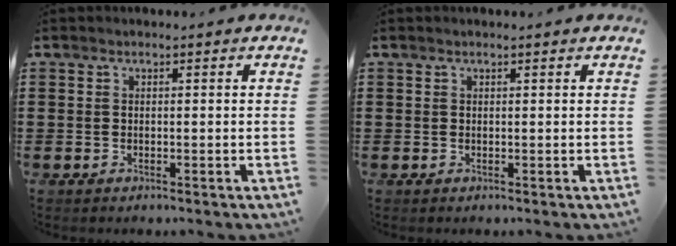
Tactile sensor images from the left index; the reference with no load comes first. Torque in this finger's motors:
{"motor_torque": [-0.53, 0.91, 0.00, -0.01]}